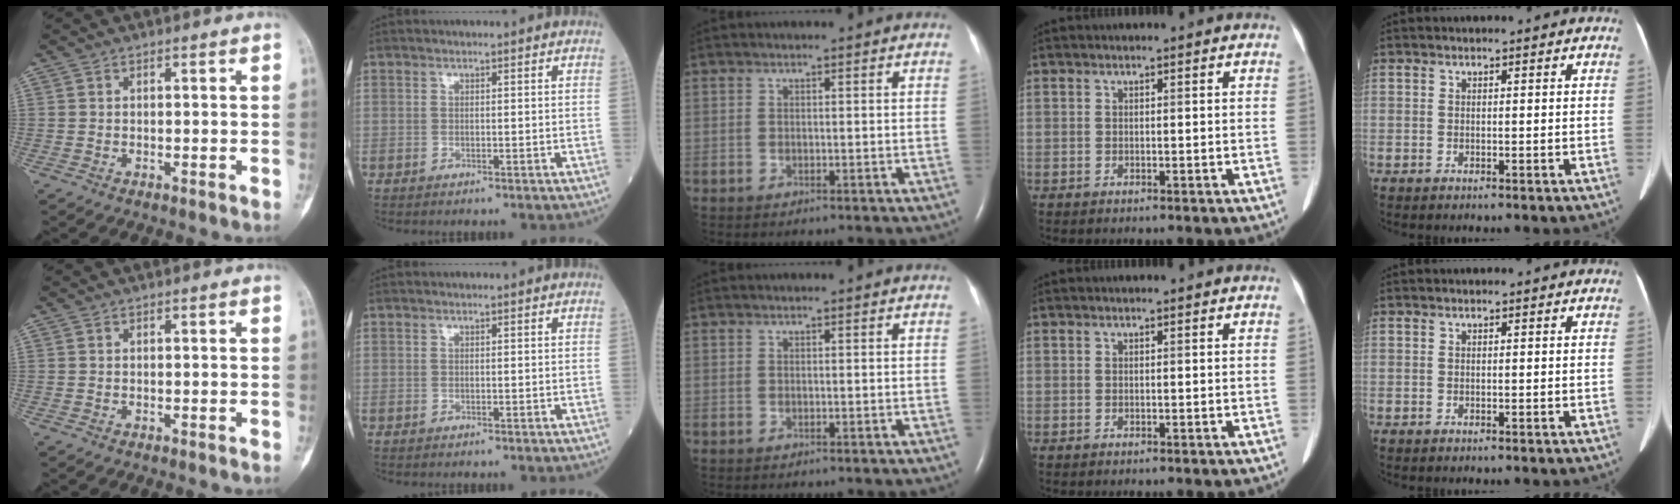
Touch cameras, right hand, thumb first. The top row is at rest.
{}